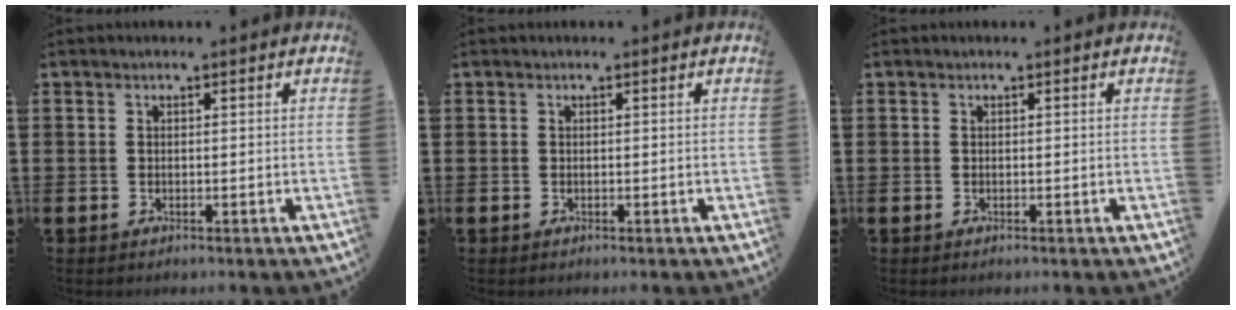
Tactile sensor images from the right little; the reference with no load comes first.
{"total": 0.0}
{"total": 0.0}